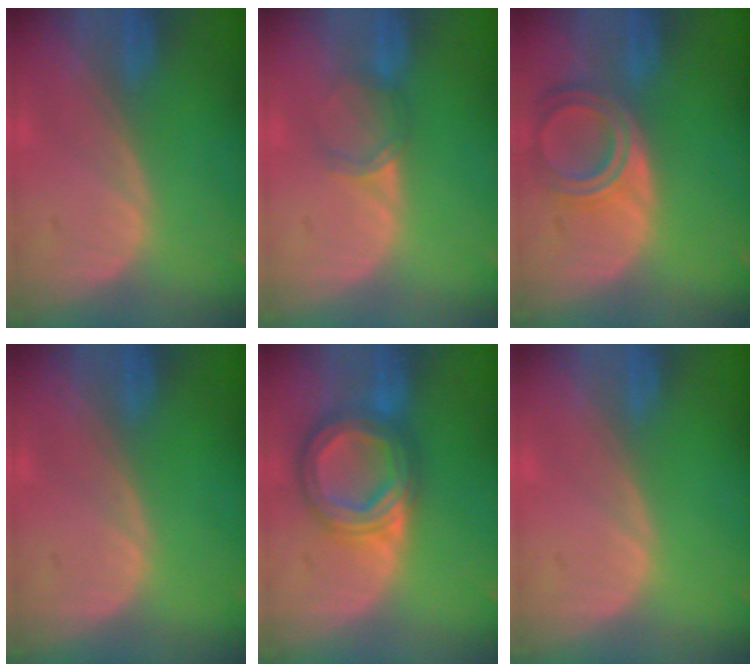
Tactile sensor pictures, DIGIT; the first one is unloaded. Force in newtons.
{"total": 2.9, "press": 2.5, "slide": 1.5}
{"total": 6.7, "press": 6.0, "slide": 2.8}
{"total": 0.0}
{"total": 8.5, "press": 8.5, "slide": 0.6}
{"total": 0.0}